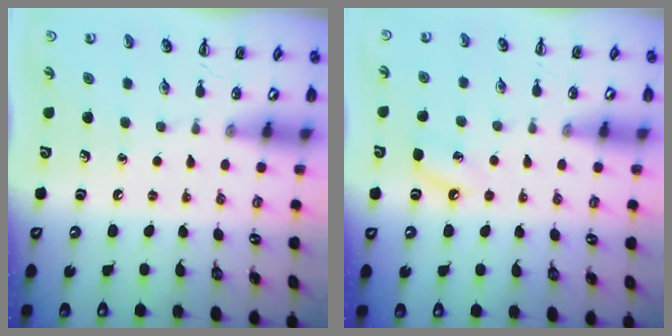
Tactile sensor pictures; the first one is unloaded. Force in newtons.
{"total": 4.3, "press": 4.0, "slide": 1.6}